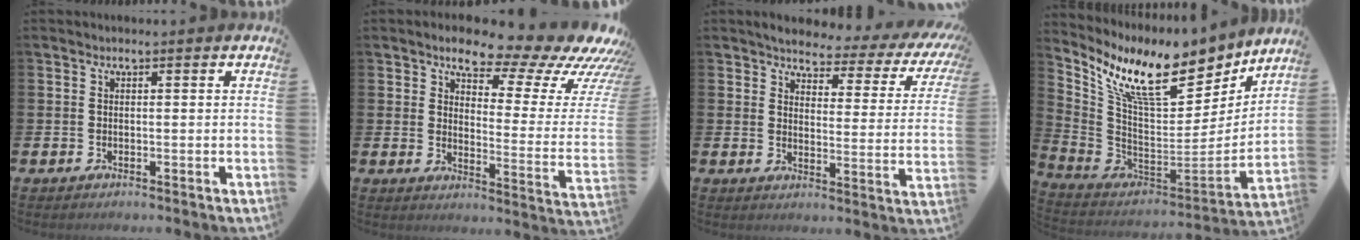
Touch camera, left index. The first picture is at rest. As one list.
[{"total": 10.3, "force": [8.4, 3.4, 4.9], "torque": [-0.071, -0.078, 0.127]}, {"total": 3.5, "force": [3.0, 1.2, 1.2], "torque": [-0.036, -0.035, 0.042]}, {"total": 11.9, "force": [8.9, 4.4, 6.5], "torque": [-0.155, -0.062, 0.157]}]